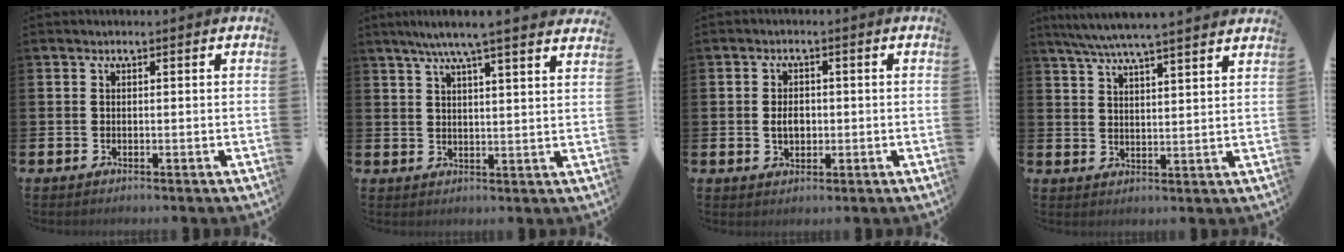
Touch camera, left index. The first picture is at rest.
{"total": 6.2, "force": [5.6, -0.4, 2.6], "torque": [-0.066, -0.019, 0.098]}
{"total": 2.8, "force": [-0.1, 2.0, 1.9], "torque": [-0.017, 0.000, -0.008]}
{"total": 6.3, "force": [6.0, -0.3, 2.0], "torque": [-0.065, -0.026, 0.108]}